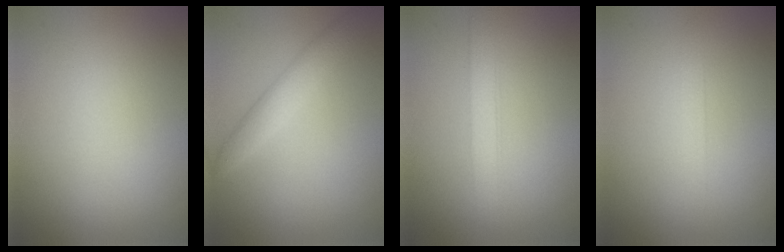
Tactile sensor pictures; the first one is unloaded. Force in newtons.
{"total": 2.6, "press": 2.6, "slide": 0.1}
{"total": 1.9, "press": 1.9, "slide": 0.0}
{"total": 0.8, "press": 0.8, "slide": 0.2}